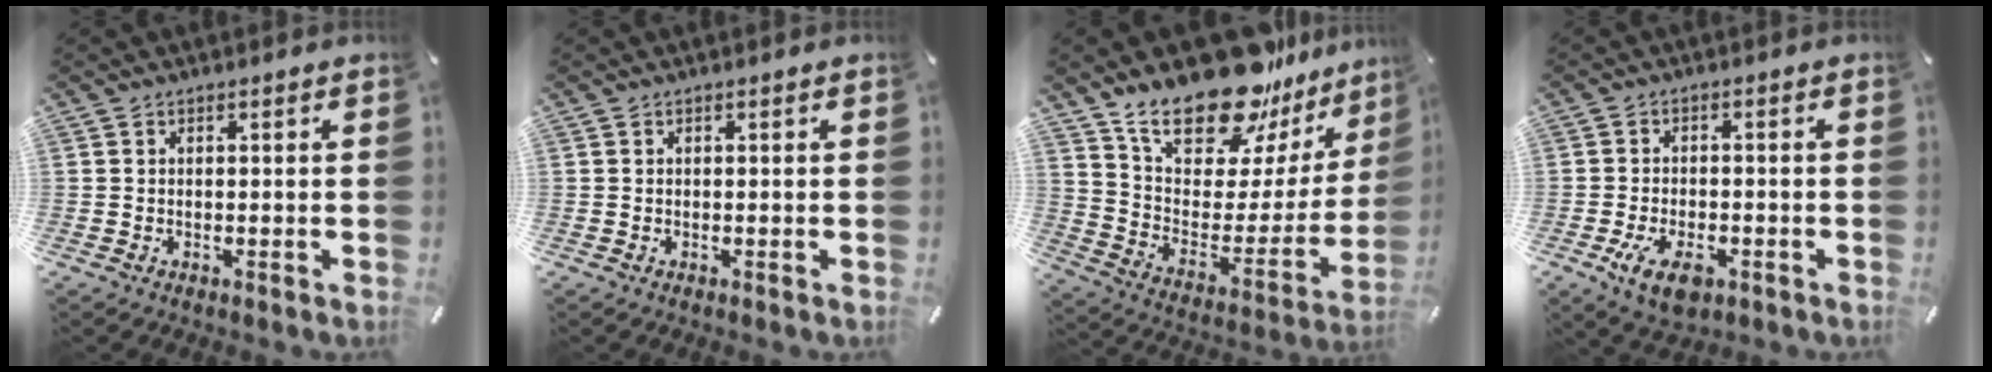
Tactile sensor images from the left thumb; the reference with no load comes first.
{"total": 0.0}
{"total": 23.2, "force": [19.0, 9.8, 8.8], "torque": [-0.142, -0.152, 0.326]}
{"total": 6.8, "force": [-3.0, 4.0, 4.7], "torque": [-0.088, 0.006, -0.054]}